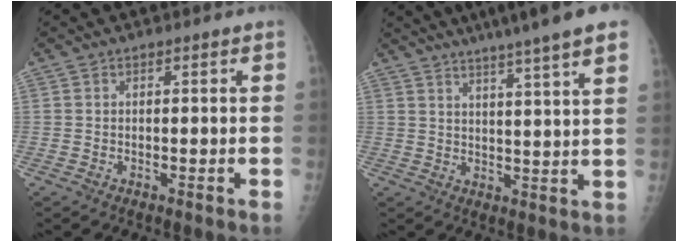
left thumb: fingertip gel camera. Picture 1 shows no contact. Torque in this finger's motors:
{"motor_torque": [2.26, -1.29, 1.60, -1.17, 0.20]}